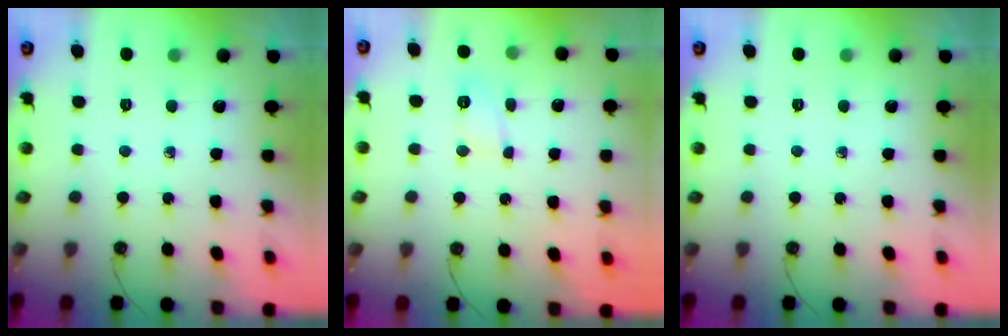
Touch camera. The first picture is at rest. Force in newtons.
{"total": 4.7, "press": 4.7, "slide": 0.6}
{"total": 0.0}